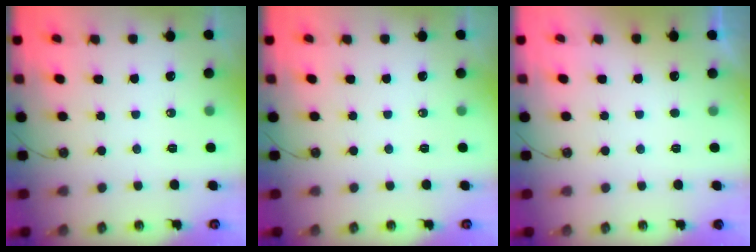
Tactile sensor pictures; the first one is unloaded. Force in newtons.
{"total": 0.0}
{"total": 0.7, "press": 0.2, "slide": 0.7}